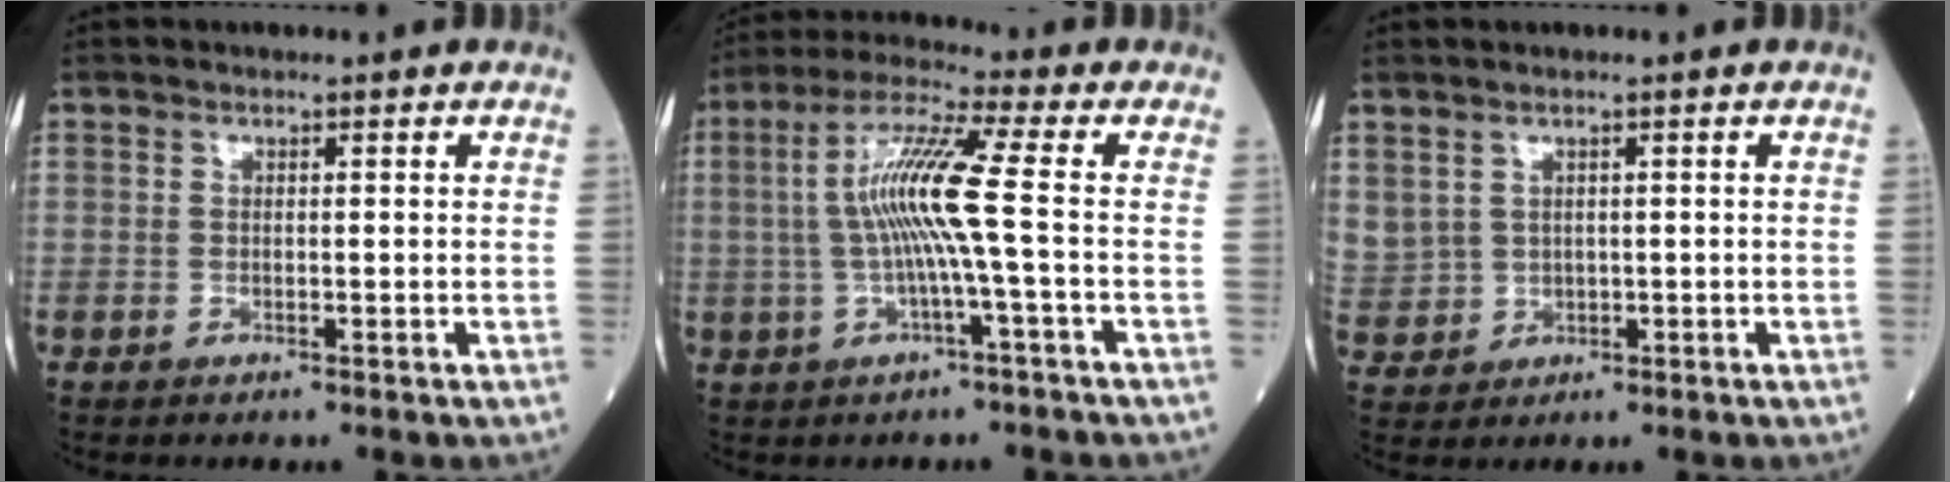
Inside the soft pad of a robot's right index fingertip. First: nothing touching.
{"total": 9.8, "force": [-0.3, -1.0, 9.8], "torque": [-0.195, 0.013, -0.007]}
{"total": 8.9, "force": [2.3, 8.0, 3.2], "torque": [-0.120, 0.019, 0.068]}